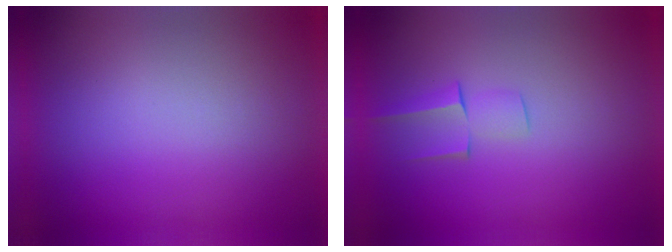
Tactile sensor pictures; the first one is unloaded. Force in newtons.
{"total": 2.1}